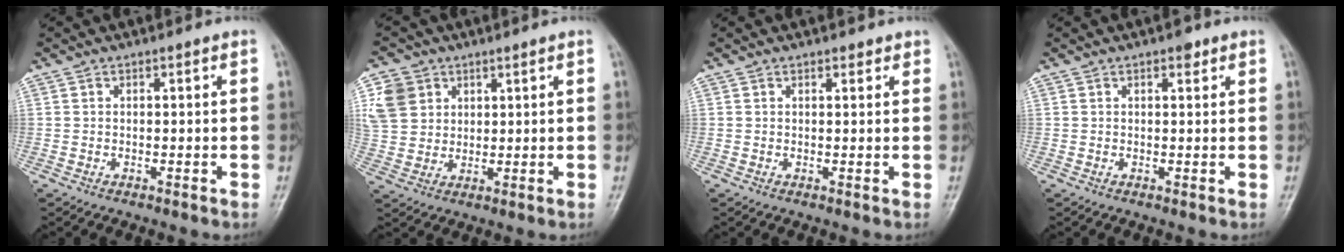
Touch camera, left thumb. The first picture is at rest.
{"total": 8.4, "force": [3.4, 6.9, 3.5], "torque": [-0.050, -0.004, 0.071]}
{"total": 1.2, "force": [0.9, 0.7, 0.4], "torque": [0.005, -0.003, 0.007]}
{"total": 1.6, "force": [1.0, 0.8, 1.0], "torque": [-0.006, -0.002, 0.010]}